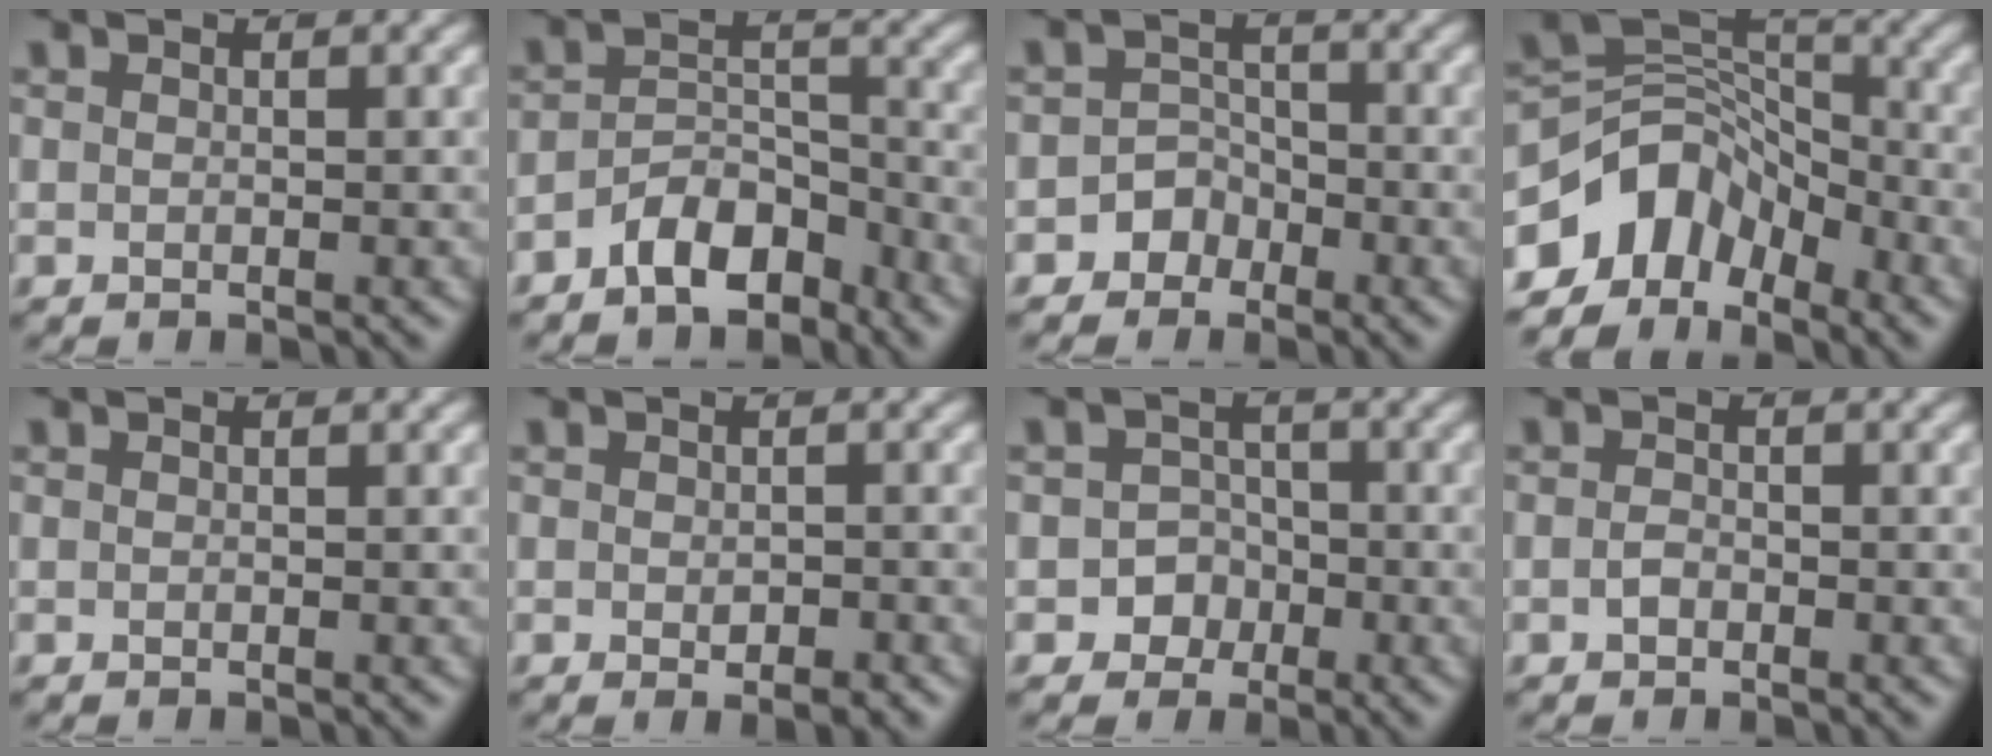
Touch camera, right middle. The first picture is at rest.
{"total": 4.9, "force": [-3.5, 2.4, 2.5], "torque": [-0.036, 0.007, -0.068]}
{"total": 2.8, "force": [-1.8, 2.2, 0.1], "torque": [0.031, 0.014, -0.041]}
{"total": 7.1, "force": [-4.4, 4.6, 2.9], "torque": [-0.040, 0.010, -0.096]}
{"total": 0.0}
{"total": 2.0, "force": [-0.7, 1.0, 1.6], "torque": [-0.022, -0.002, -0.007]}
{"total": 3.3, "force": [-1.4, 2.9, 0.4], "torque": [0.028, 0.007, -0.033]}
{"total": 0.8, "force": [-0.3, 0.6, 0.4], "torque": [-0.013, 0.000, -0.008]}